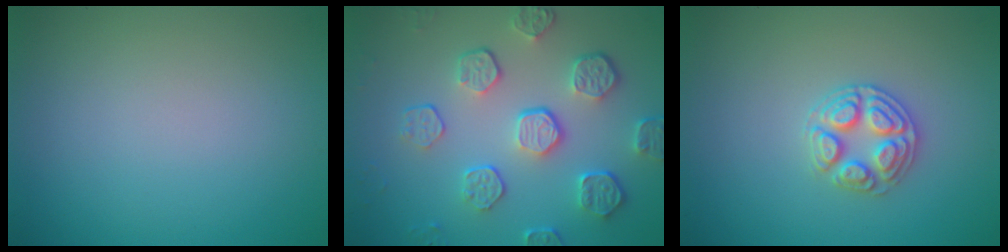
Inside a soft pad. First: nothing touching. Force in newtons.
{"total": 5.7, "press": 4.2, "slide": 3.9}
{"total": 2.9, "press": 2.8, "slide": 0.3}